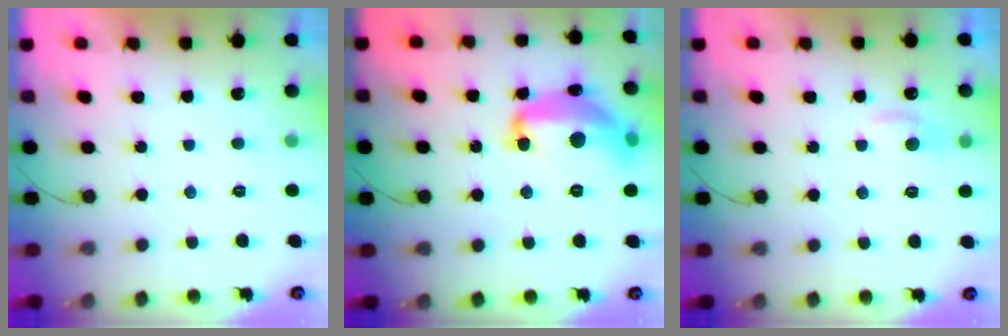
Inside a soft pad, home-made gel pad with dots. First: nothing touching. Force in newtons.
{"total": 17.0, "press": 17.0, "slide": 0.8}
{"total": 5.4, "press": 5.4, "slide": 0.6}